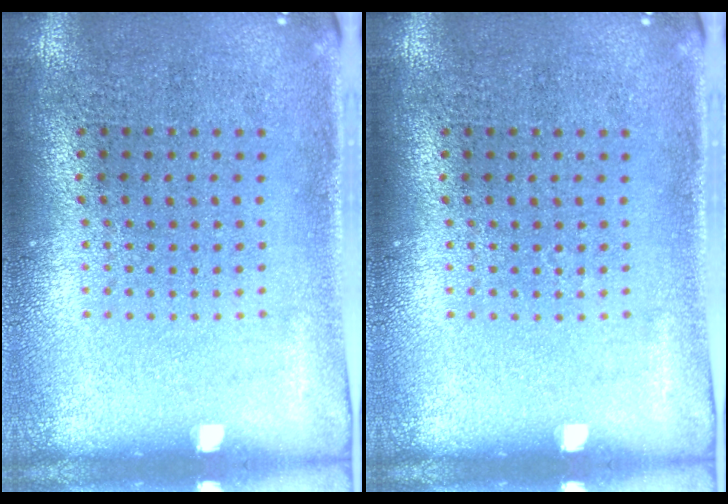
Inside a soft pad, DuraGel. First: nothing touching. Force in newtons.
{"total": 0.0}